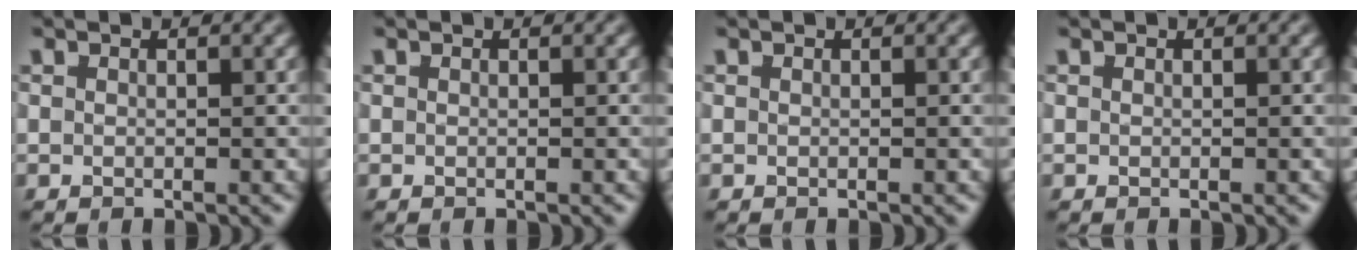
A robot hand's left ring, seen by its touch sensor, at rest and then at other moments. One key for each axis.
{"total": 0.0}
{"total": 0.0}
{"total": 0.0}